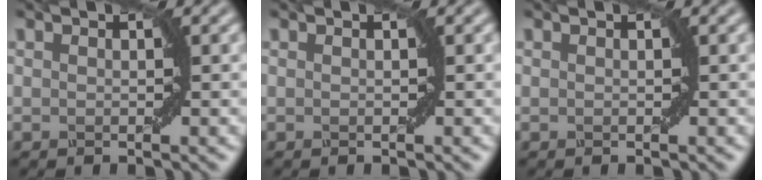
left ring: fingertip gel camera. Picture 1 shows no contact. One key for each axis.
{"total": 0.0}
{"total": 0.0}